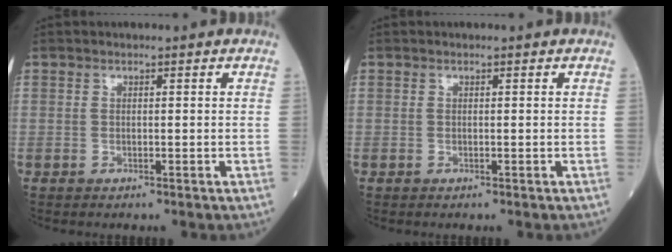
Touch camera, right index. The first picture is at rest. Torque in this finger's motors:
{"motor_torque": [0.00, 0.00, 0.00, 0.00]}